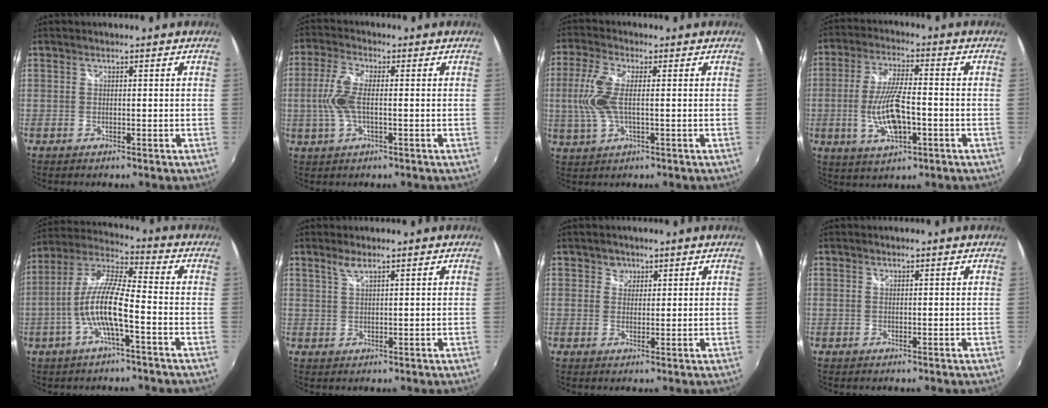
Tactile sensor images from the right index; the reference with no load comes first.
{"total": 7.5, "force": [-0.5, 2.6, 7.0], "torque": [-0.151, 0.003, -0.010]}
{"total": 8.5, "force": [0.1, 3.1, 7.9], "torque": [-0.178, 0.002, 0.003]}
{"total": 11.1, "force": [-2.7, 3.5, 10.2], "torque": [-0.202, -0.007, -0.048]}
{"total": 11.4, "force": [-3.6, 1.7, 10.7], "torque": [-0.217, 0.004, -0.070]}
{"total": 1.8, "force": [1.3, 0.2, 1.2], "torque": [-0.024, 0.001, 0.024]}
{"total": 2.0, "force": [0.9, 1.8, 0.0], "torque": [0.006, 0.008, 0.011]}
{"total": 0.0}